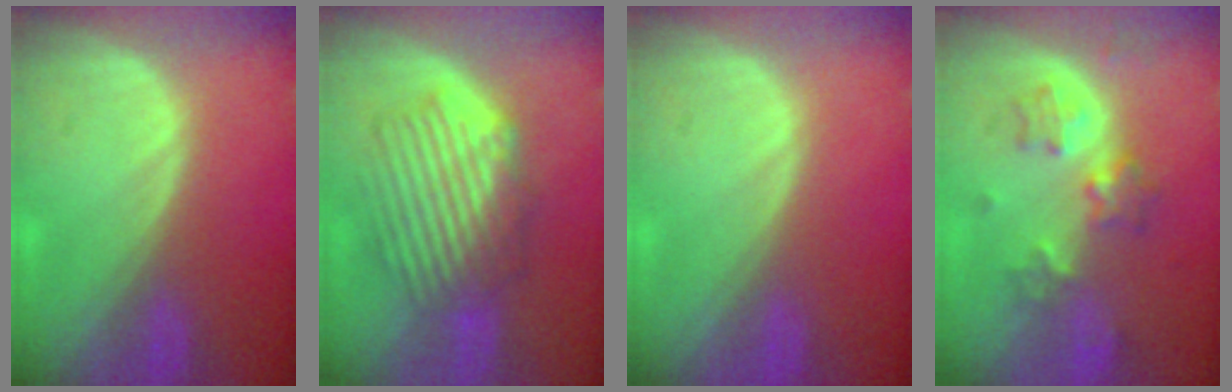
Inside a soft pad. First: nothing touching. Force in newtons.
{"total": 8.4, "press": 7.9, "slide": 3.0}
{"total": 0.0}
{"total": 6.1, "press": 5.6, "slide": 2.5}